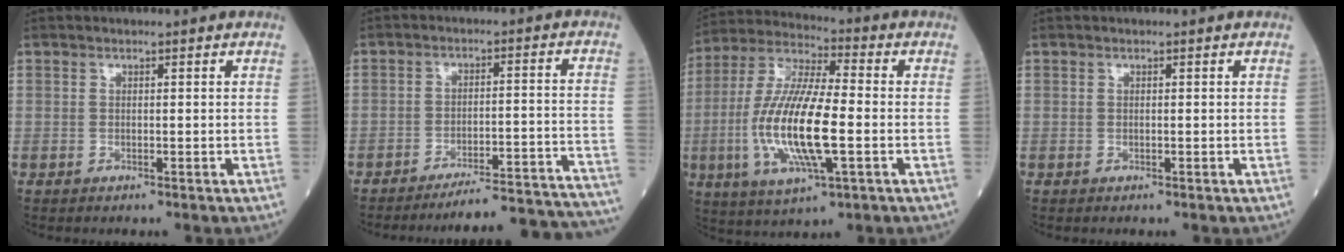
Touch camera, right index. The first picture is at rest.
{"total": 19.7, "force": [-19.2, -1.0, 3.9], "torque": [-0.001, 0.009, -0.244]}
{"total": 16.5, "force": [-3.0, 3.3, 15.8], "torque": [-0.332, -0.009, -0.054]}
{"total": 0.0}